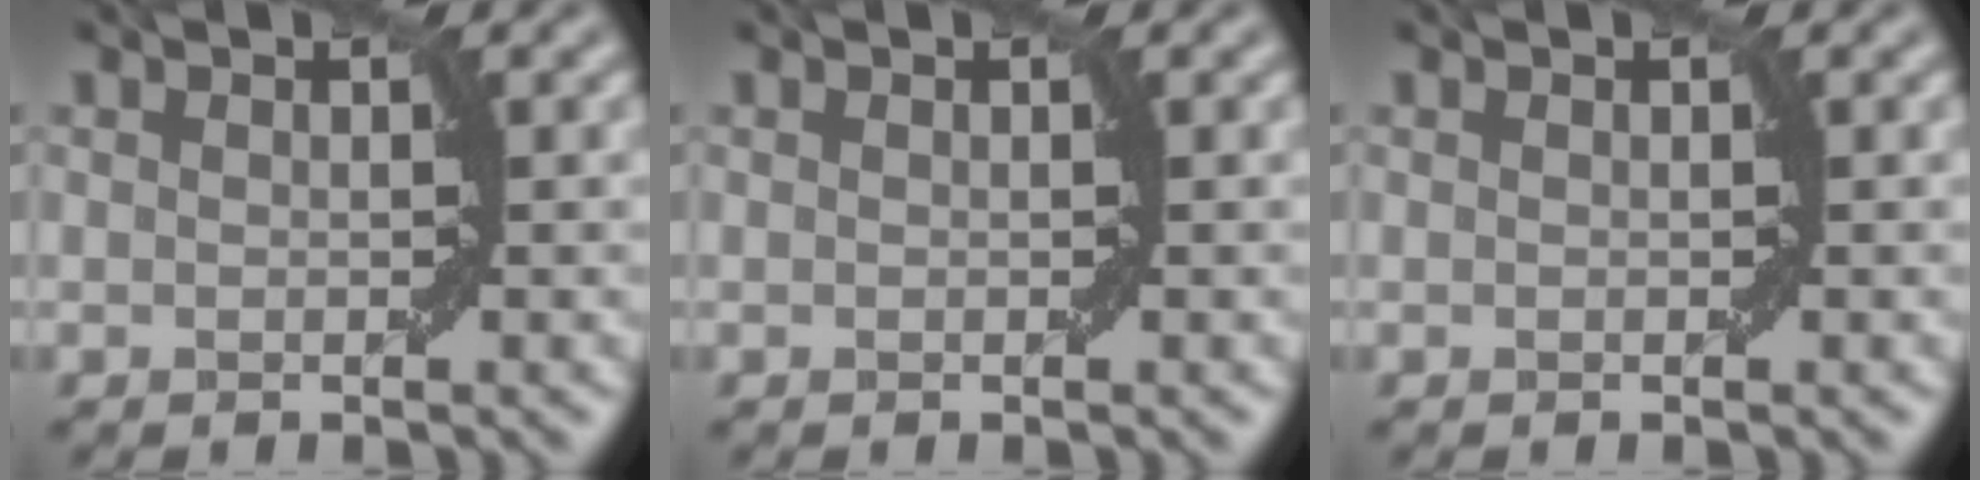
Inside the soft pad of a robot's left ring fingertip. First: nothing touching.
{"total": 0.0}
{"total": 0.0}